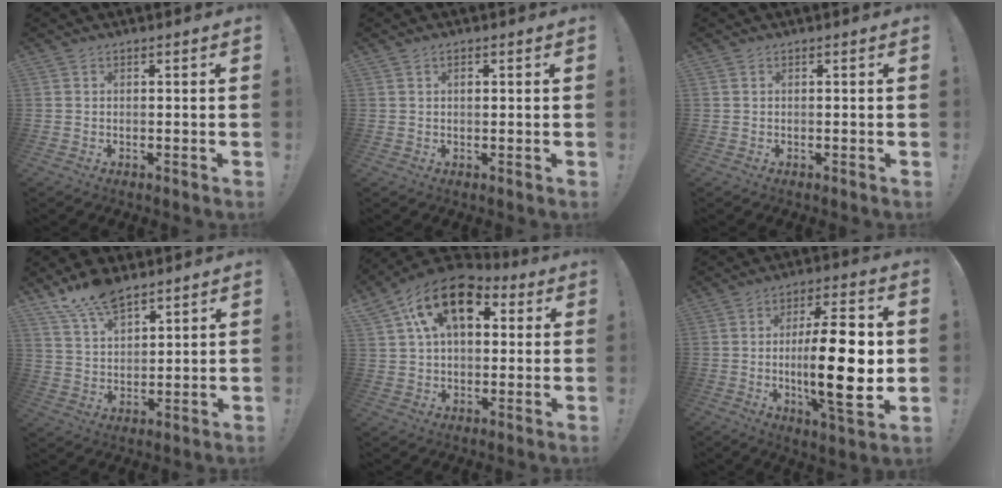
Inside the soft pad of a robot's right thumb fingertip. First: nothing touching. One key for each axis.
{"total": 1.0, "fx": 0.3, "fy": 0.7, "fz": 0.6, "tx": -0.005, "ty": -0.001, "tz": 0.003}
{"total": 0.0}
{"total": 12.5, "fx": 9.5, "fy": 6.1, "fz": 5.4, "tx": -0.095, "ty": -0.059, "tz": 0.181}
{"total": 16.7, "fx": 7.1, "fy": 10.5, "fz": 10.9, "tx": -0.164, "ty": -0.024, "tz": 0.128}
{"total": 21.2, "fx": -0.8, "fy": 5.4, "fz": 20.5, "tx": -0.339, "ty": -0.008, "tz": -0.018}